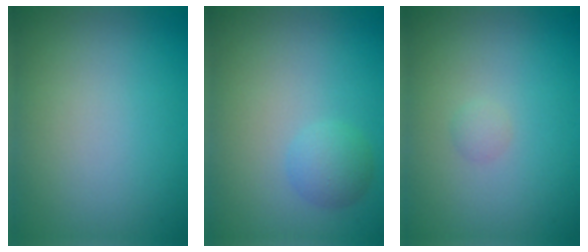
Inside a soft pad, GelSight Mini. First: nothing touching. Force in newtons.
{"total": 1.9, "press": 1.9, "slide": 0.1}
{"total": 0.7, "press": 0.7, "slide": 0.0}